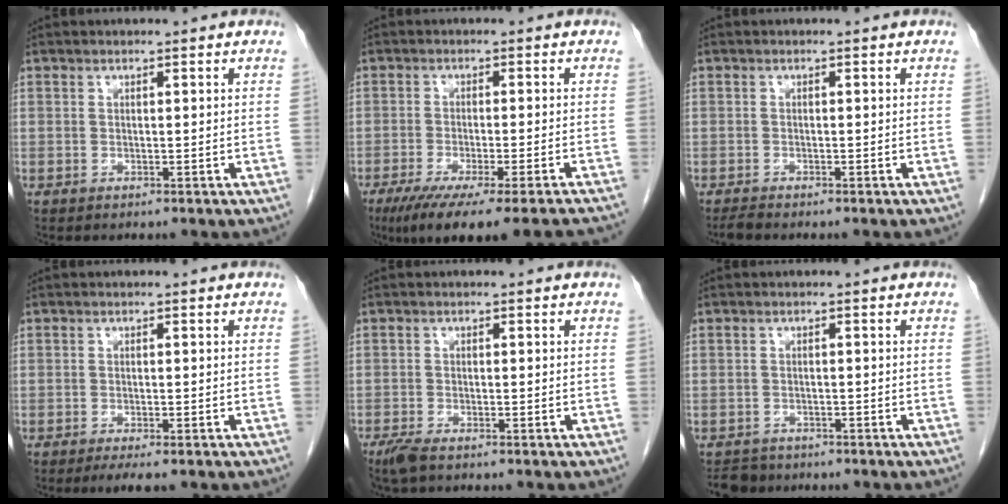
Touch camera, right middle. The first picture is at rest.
{"total": 16.7, "force": [-14.0, -0.2, 9.1], "torque": [-0.094, -0.048, -0.198]}
{"total": 1.1, "force": [-1.0, -0.1, 0.4], "torque": [-0.016, -0.005, -0.019]}
{"total": 3.1, "force": [-2.2, 0.6, 2.0], "torque": [-0.028, -0.007, -0.032]}
{"total": 3.2, "force": [-2.4, 0.8, 1.9], "torque": [-0.044, -0.009, -0.043]}
{"total": 3.5, "force": [-3.1, 1.7, 0.0], "torque": [-0.003, -0.003, -0.051]}